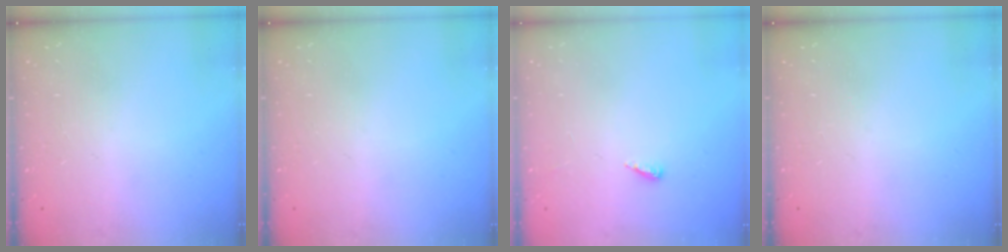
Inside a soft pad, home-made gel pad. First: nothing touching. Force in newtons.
{"total": 0.0}
{"total": 2.8, "press": 2.8, "slide": 0.2}
{"total": 0.0}